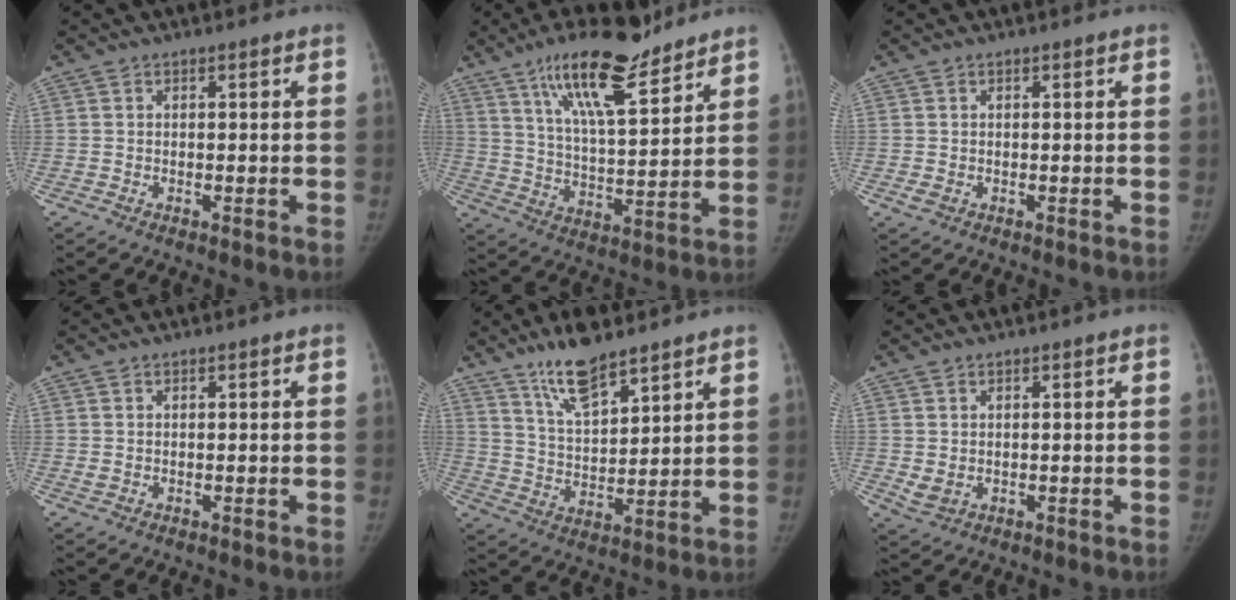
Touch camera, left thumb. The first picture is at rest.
{"total": 16.9, "force": [11.8, 4.8, 11.1], "torque": [-0.166, -0.060, 0.207]}
{"total": 1.1, "force": [-0.1, 0.9, 0.6], "torque": [-0.012, -0.002, 0.003]}
{"total": 0.8, "force": [0.4, 0.6, 0.5], "torque": [-0.007, -0.001, 0.010]}
{"total": 11.3, "force": [8.5, 3.3, 6.6], "torque": [-0.105, -0.053, 0.164]}
{"total": 2.5, "force": [0.5, 1.8, 1.7], "torque": [-0.031, -0.010, 0.019]}